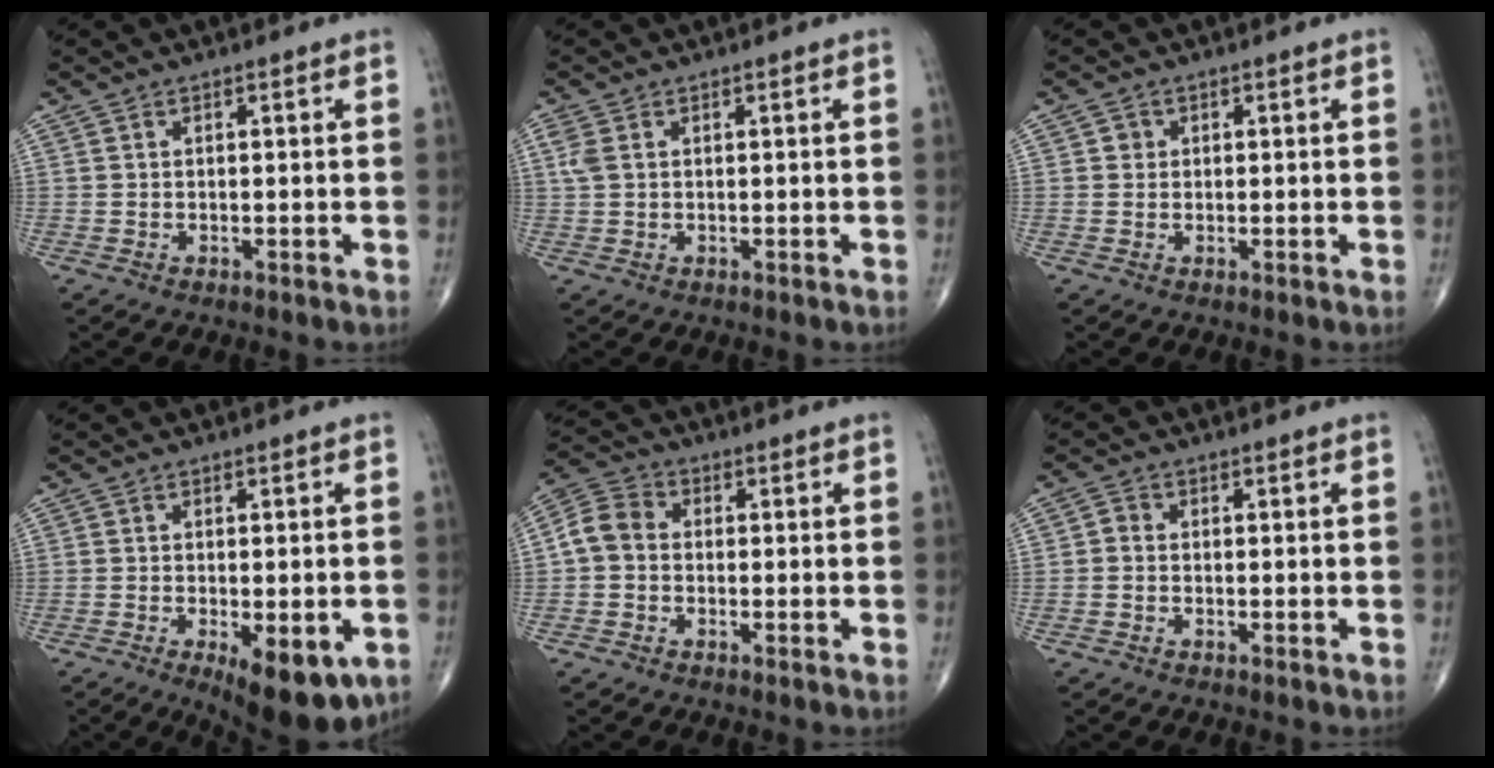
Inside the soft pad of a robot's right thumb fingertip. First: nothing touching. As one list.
[{"total": 2.3, "force": [0.7, 1.5, 1.6], "torque": [-0.052, 0.009, 0.017]}, {"total": 1.3, "force": [0.2, 1.2, 0.3], "torque": [0.001, 0.001, 0.002]}, {"total": 11.5, "force": [-4.7, 4.7, 9.4], "torque": [-0.115, -0.010, -0.059]}, {"total": 6.1, "force": [-0.4, 5.0, 3.5], "torque": [-0.059, 0.020, -0.022]}, {"total": 1.5, "force": [-0.4, 1.2, 0.8], "torque": [-0.009, 0.002, -0.012]}]